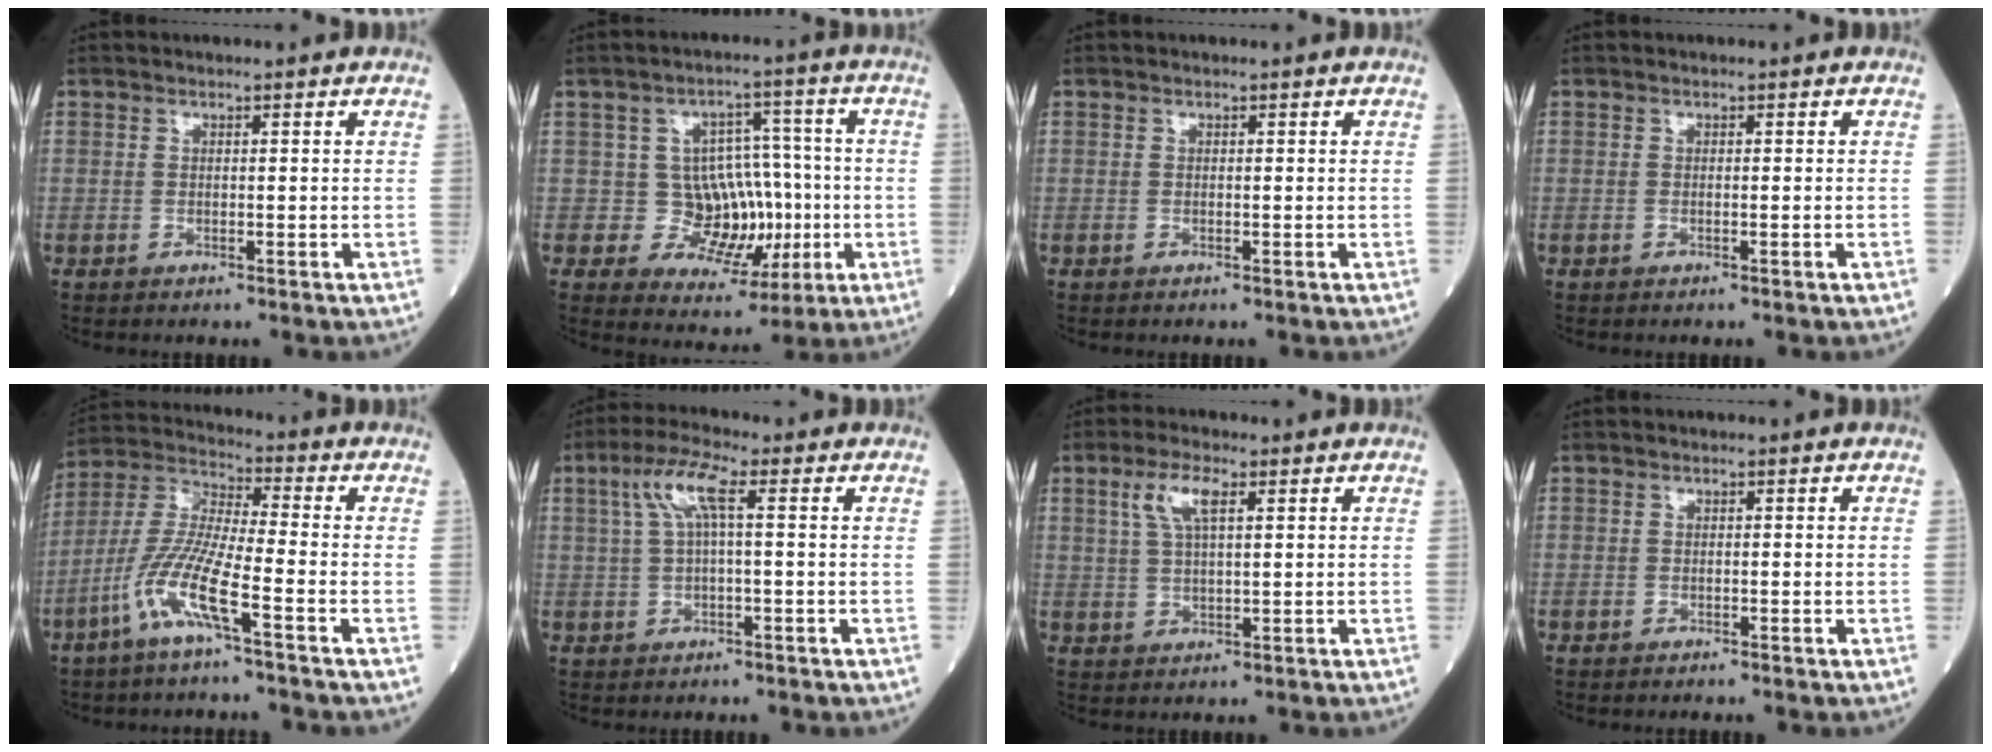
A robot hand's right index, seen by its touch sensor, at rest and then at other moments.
{"total": 8.5, "force": [-0.8, 7.7, 3.5], "torque": [-0.028, 0.030, -0.001]}
{"total": 0.0}
{"total": 0.0}
{"total": 10.2, "force": [-5.1, 0.3, 8.8], "torque": [-0.193, -0.001, -0.110]}
{"total": 5.5, "force": [1.5, 0.7, 5.3], "torque": [-0.114, 0.023, 0.031]}
{"total": 5.0, "force": [2.2, 1.3, 4.3], "torque": [-0.095, 0.010, 0.047]}
{"total": 0.0}